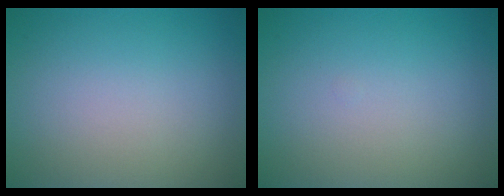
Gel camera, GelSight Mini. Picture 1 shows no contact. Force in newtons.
{"total": 0.0}